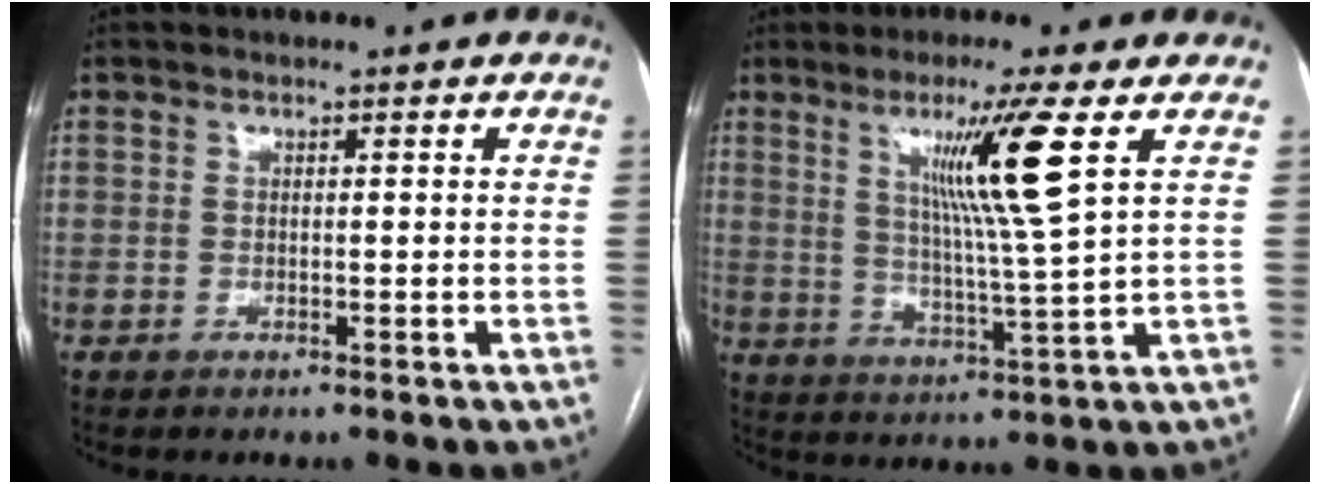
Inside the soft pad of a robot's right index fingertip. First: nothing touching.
{"total": 10.6, "force": [4.3, -2.1, 9.5], "torque": [-0.164, -0.014, 0.080]}